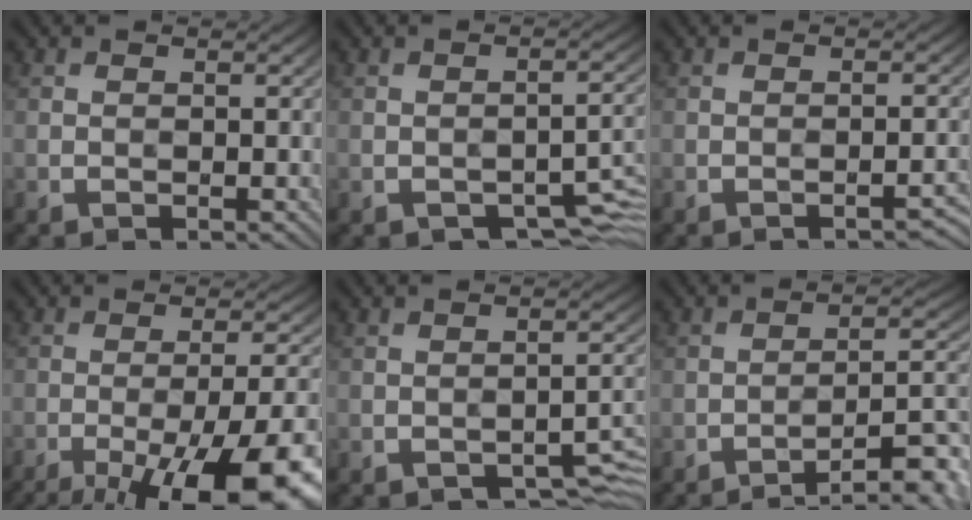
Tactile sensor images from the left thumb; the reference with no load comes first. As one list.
[{"total": 5.4, "force": [-3.0, 2.4, 3.8], "torque": [-0.046, -0.003, -0.038]}, {"total": 2.2, "force": [-1.6, 0.3, 1.4], "torque": [-0.016, 0.009, -0.022]}, {"total": 19.3, "force": [-11.4, 5.8, 14.5], "torque": [-0.187, -0.020, -0.160]}, {"total": 4.2, "force": [-2.7, 1.6, 2.8], "torque": [-0.036, 0.003, -0.032]}, {"total": 9.8, "force": [-6.6, 2.1, 7.0], "torque": [-0.102, 0.014, -0.097]}]